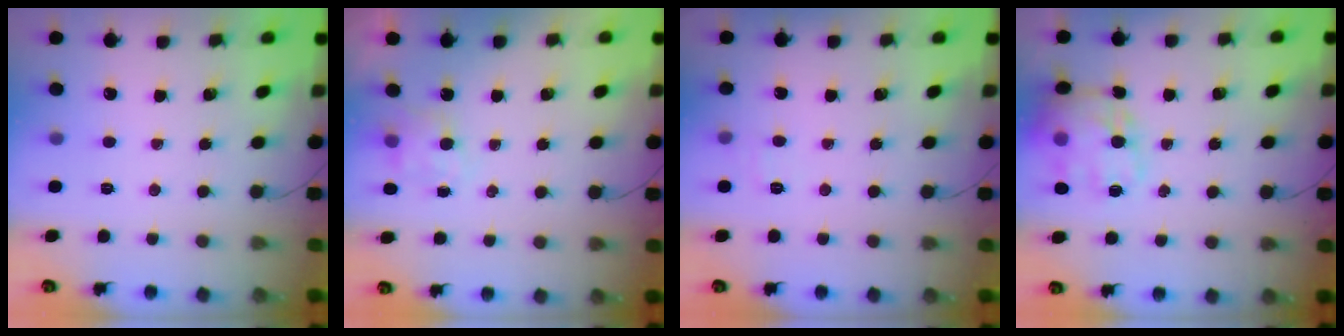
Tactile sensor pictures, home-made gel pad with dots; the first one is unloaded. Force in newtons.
{"total": 5.4, "press": 5.3, "slide": 0.8}
{"total": 5.6, "press": 5.4, "slide": 1.3}
{"total": 17.7, "press": 17.4, "slide": 3.3}